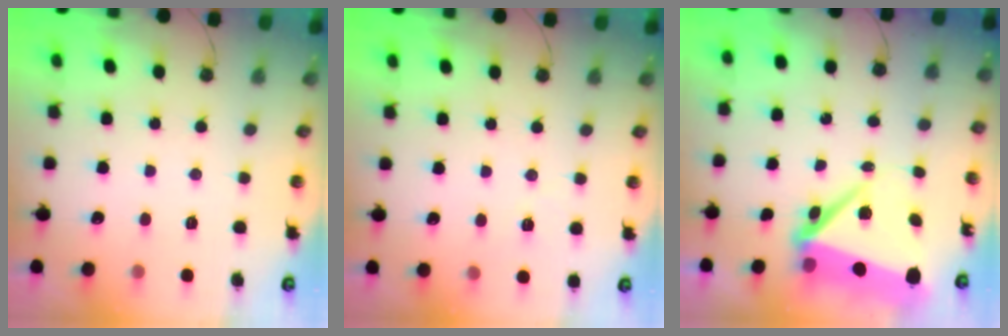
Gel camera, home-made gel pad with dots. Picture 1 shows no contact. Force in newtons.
{"total": 3.0, "press": 2.3, "slide": 1.9}
{"total": 8.8, "press": 8.7, "slide": 1.3}